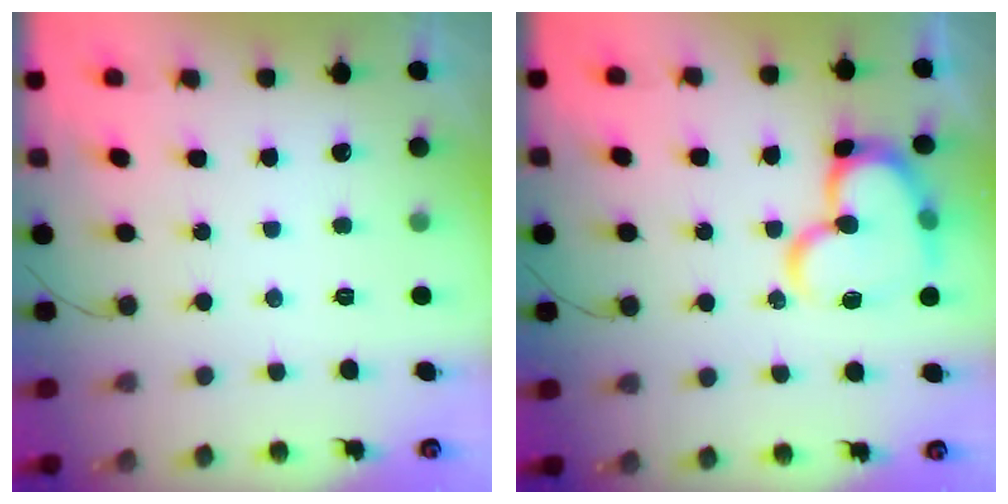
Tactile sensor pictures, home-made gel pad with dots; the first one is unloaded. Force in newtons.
{"total": 17.6, "press": 17.6, "slide": 1.3}